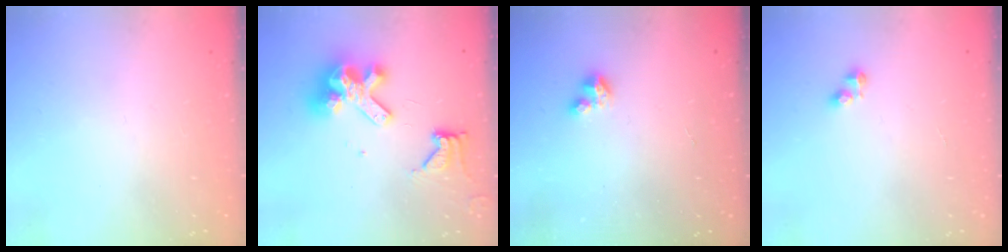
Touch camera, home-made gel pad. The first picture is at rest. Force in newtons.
{"total": 13.3, "press": 13.2, "slide": 1.6}
{"total": 2.9, "press": 2.9, "slide": 0.2}
{"total": 2.8, "press": 2.8, "slide": 0.4}